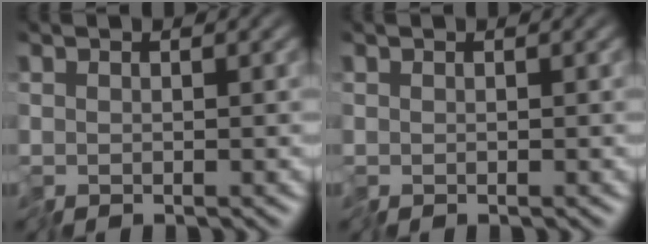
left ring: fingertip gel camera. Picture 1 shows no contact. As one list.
[{"total": 0.0}]